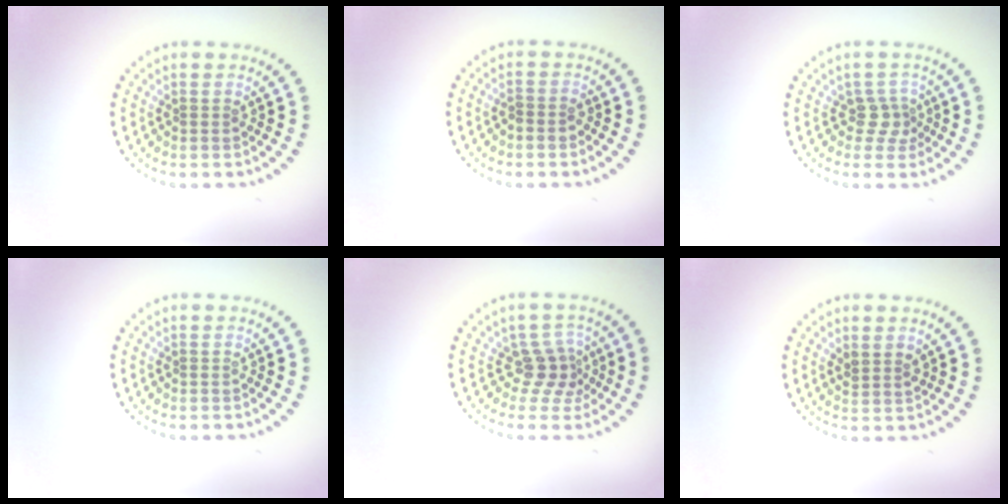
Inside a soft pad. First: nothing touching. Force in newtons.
{"total": 1.1, "press": 1.0, "slide": 0.5}
{"total": 2.0, "press": 1.6, "slide": 1.3}
{"total": 0.0}
{"total": 2.7, "press": 1.9, "slide": 1.9}
{"total": 1.4, "press": 1.2, "slide": 0.7}